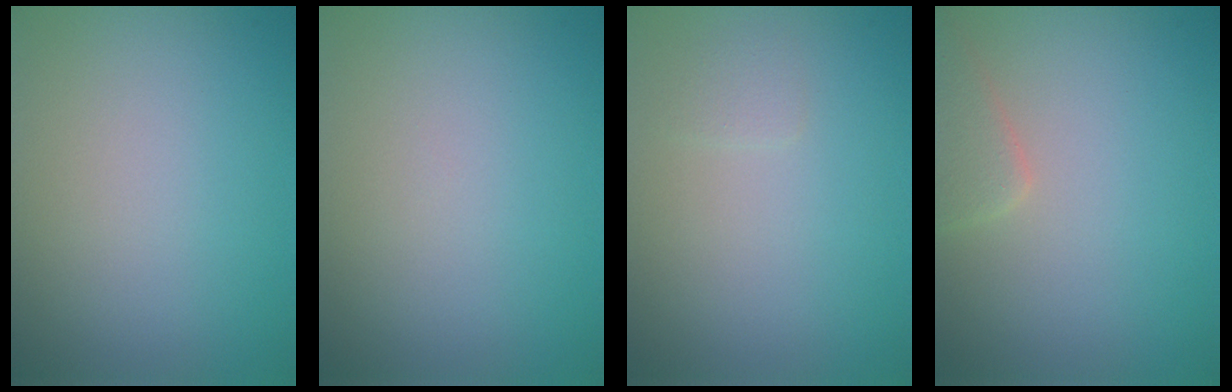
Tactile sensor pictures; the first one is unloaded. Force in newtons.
{"total": 0.0}
{"total": 0.7, "press": 0.7, "slide": 0.0}
{"total": 2.2, "press": 2.2, "slide": 0.2}